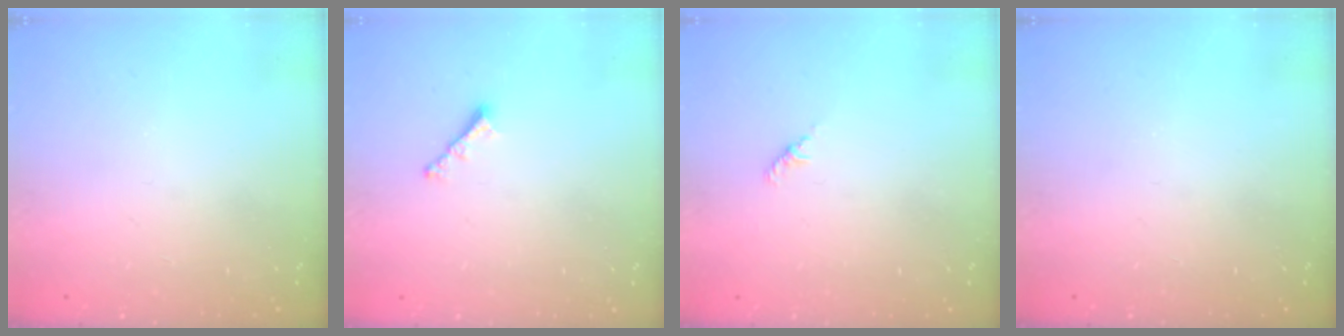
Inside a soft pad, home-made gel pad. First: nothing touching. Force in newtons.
{"total": 2.2, "press": 2.2, "slide": 0.5}
{"total": 1.8, "press": 1.7, "slide": 0.6}
{"total": 0.0}